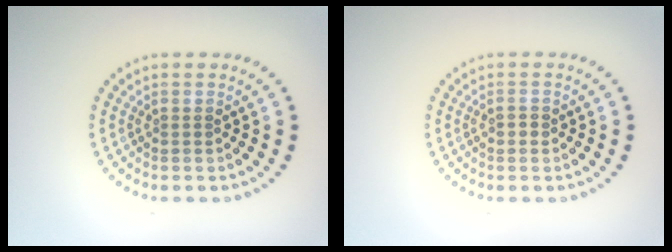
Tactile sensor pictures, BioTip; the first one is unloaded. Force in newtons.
{"total": 0.8, "press": 0.8, "slide": 0.1}